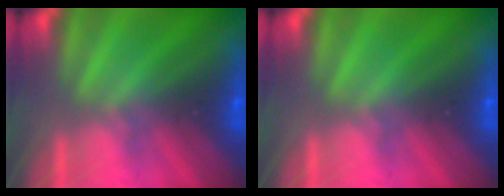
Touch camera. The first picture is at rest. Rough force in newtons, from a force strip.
{"total": 0.0}